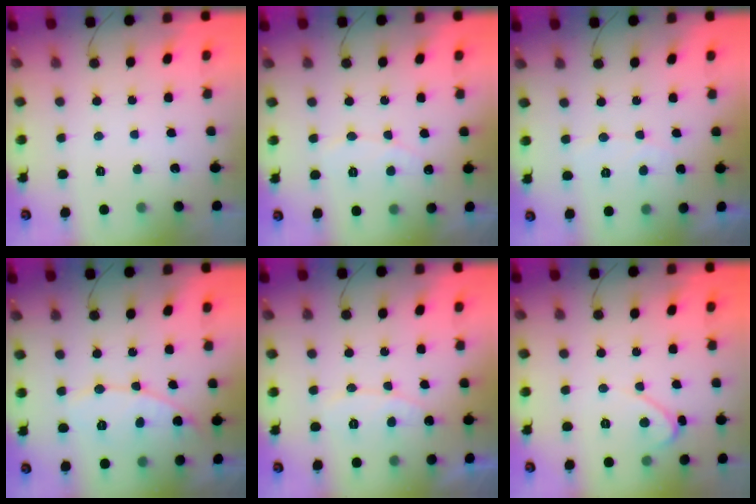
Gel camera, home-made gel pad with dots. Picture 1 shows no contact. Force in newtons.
{"total": 5.2, "press": 5.2, "slide": 0.2}
{"total": 3.9, "press": 3.9, "slide": 0.2}
{"total": 8.1, "press": 8.1, "slide": 0.7}
{"total": 6.4, "press": 6.4, "slide": 0.5}
{"total": 2.5, "press": 2.5, "slide": 0.2}